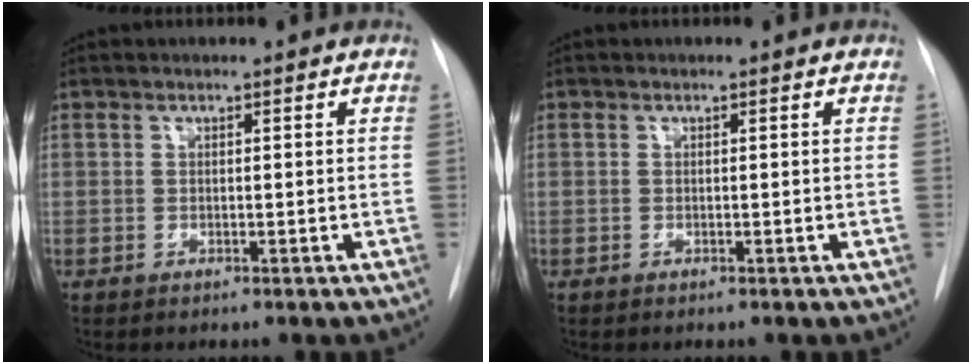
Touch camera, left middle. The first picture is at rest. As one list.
[{"total": 0.0}]